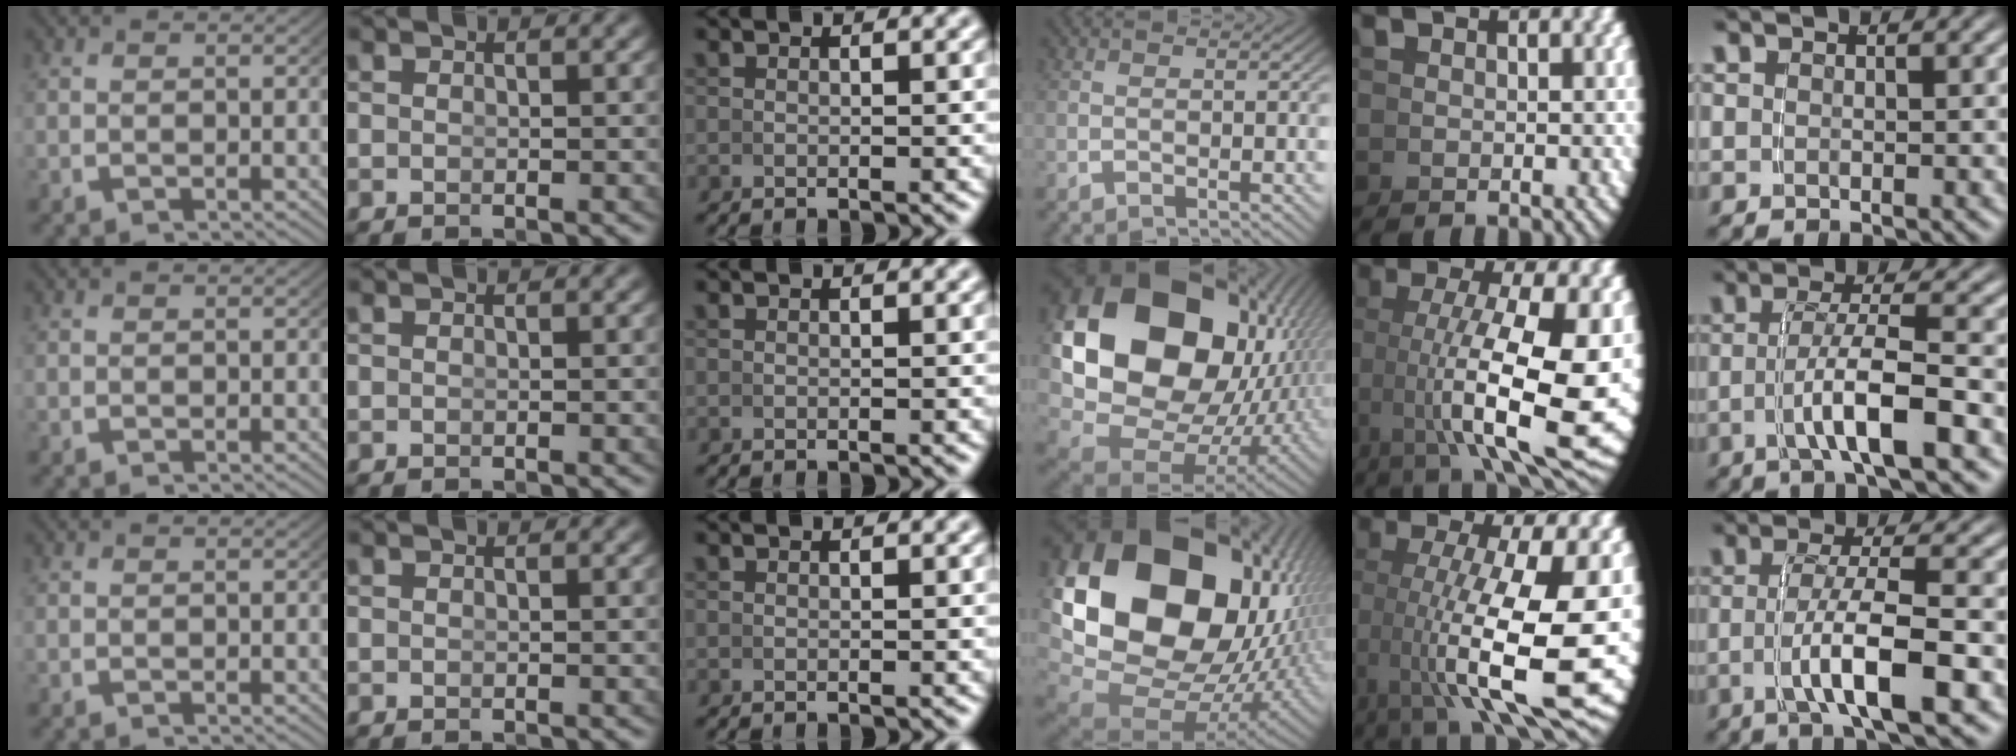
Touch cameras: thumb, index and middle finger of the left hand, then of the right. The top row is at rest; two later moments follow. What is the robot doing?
{"motion": "grasp_and_lifting", "object": "photo album"}